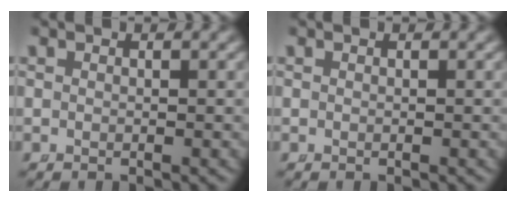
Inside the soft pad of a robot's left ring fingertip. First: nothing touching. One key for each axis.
{"total": 0.0}